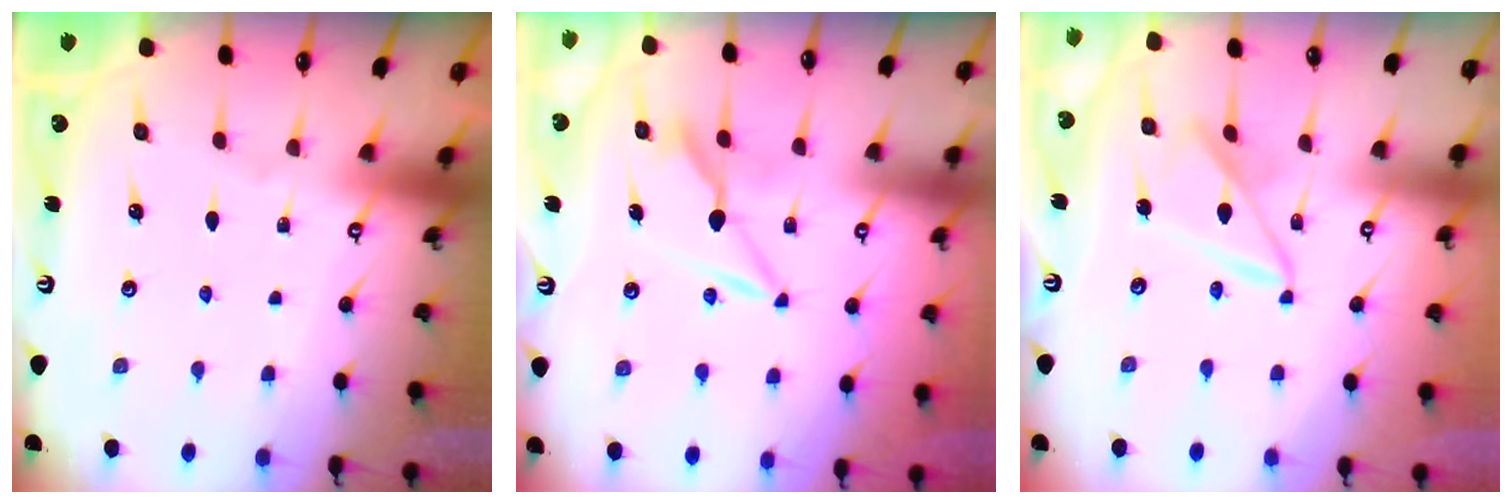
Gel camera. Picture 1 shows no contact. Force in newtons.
{"total": 7.3, "press": 7.3, "slide": 0.6}
{"total": 10.4, "press": 10.4, "slide": 0.9}